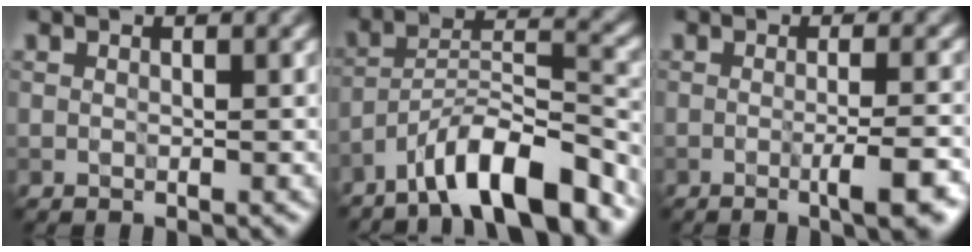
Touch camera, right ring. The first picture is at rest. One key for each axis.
{"total": 8.5, "fx": -6.4, "fy": 1.7, "fz": 5.4, "tx": -0.083, "ty": 0.014, "tz": -0.113}
{"total": 4.3, "fx": -1.0, "fy": 0.8, "fz": 4.1, "tx": -0.051, "ty": -0.004, "tz": -0.016}